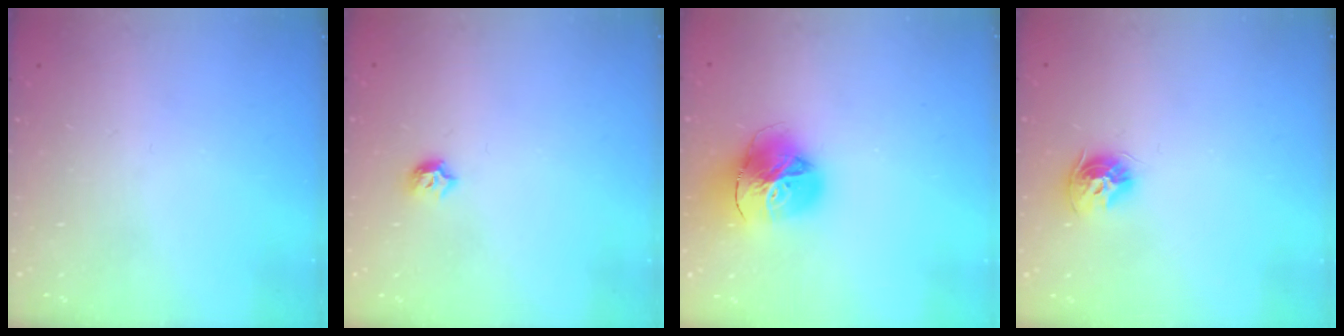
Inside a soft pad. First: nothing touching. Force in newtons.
{"total": 5.3, "press": 5.3, "slide": 0.9}
{"total": 18.2, "press": 18.1, "slide": 2.0}
{"total": 8.9, "press": 8.8, "slide": 1.2}